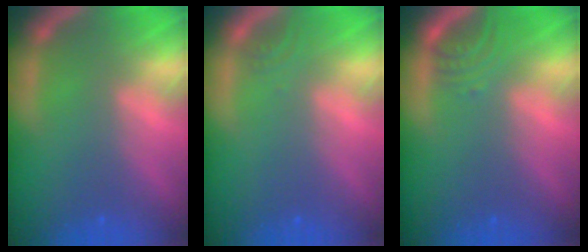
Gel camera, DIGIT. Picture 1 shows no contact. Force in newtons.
{"total": 1.0}
{"total": 2.5}